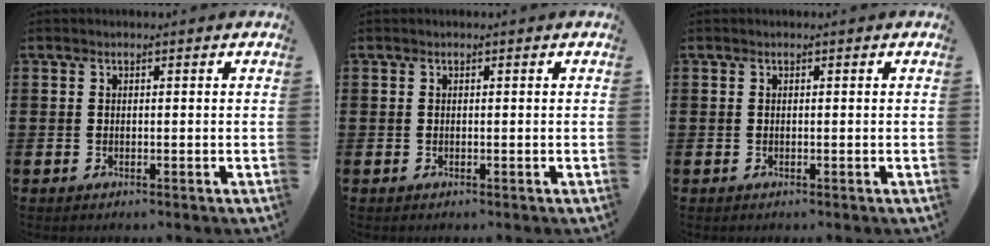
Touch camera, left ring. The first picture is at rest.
{"total": 0.0}
{"total": 0.0}